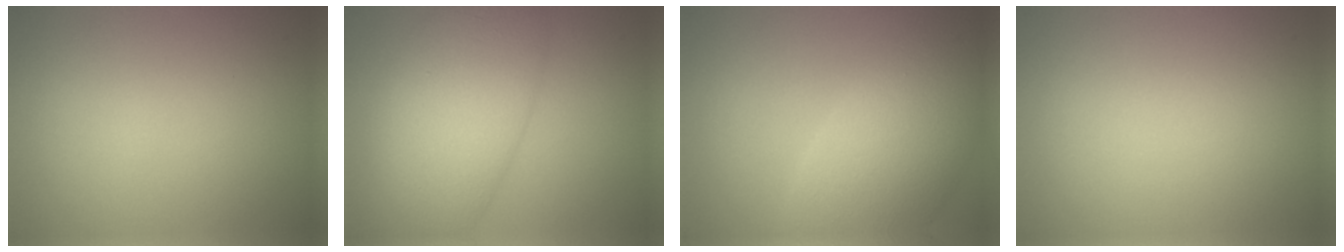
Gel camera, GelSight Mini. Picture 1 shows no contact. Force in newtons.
{"total": 8.9, "press": 8.9, "slide": 0.3}
{"total": 8.2, "press": 8.2, "slide": 0.5}
{"total": 0.0}